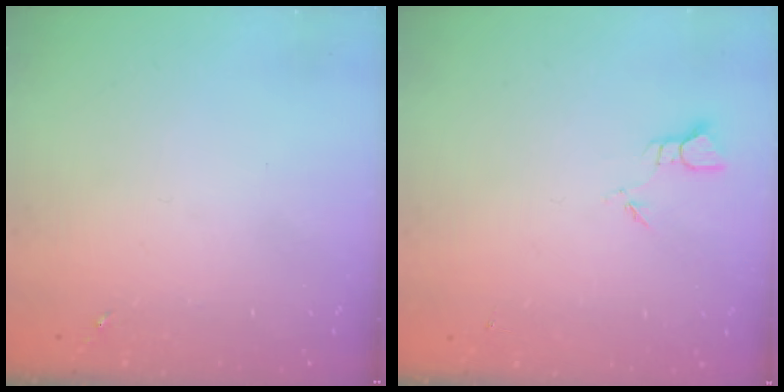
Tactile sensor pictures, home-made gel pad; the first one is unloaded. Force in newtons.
{"total": 2.4, "press": 2.4, "slide": 0.2}